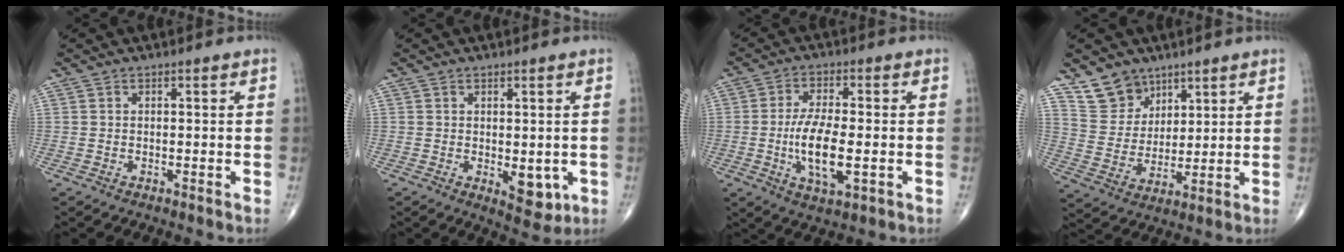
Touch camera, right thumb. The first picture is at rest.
{"total": 5.4, "force": [-0.9, 2.8, 4.5], "torque": [-0.041, -0.011, -0.003]}
{"total": 10.5, "force": [-1.7, 4.0, 9.5], "torque": [-0.182, -0.003, -0.029]}
{"total": 8.8, "force": [6.4, 5.8, 1.6], "torque": [0.000, -0.046, 0.132]}